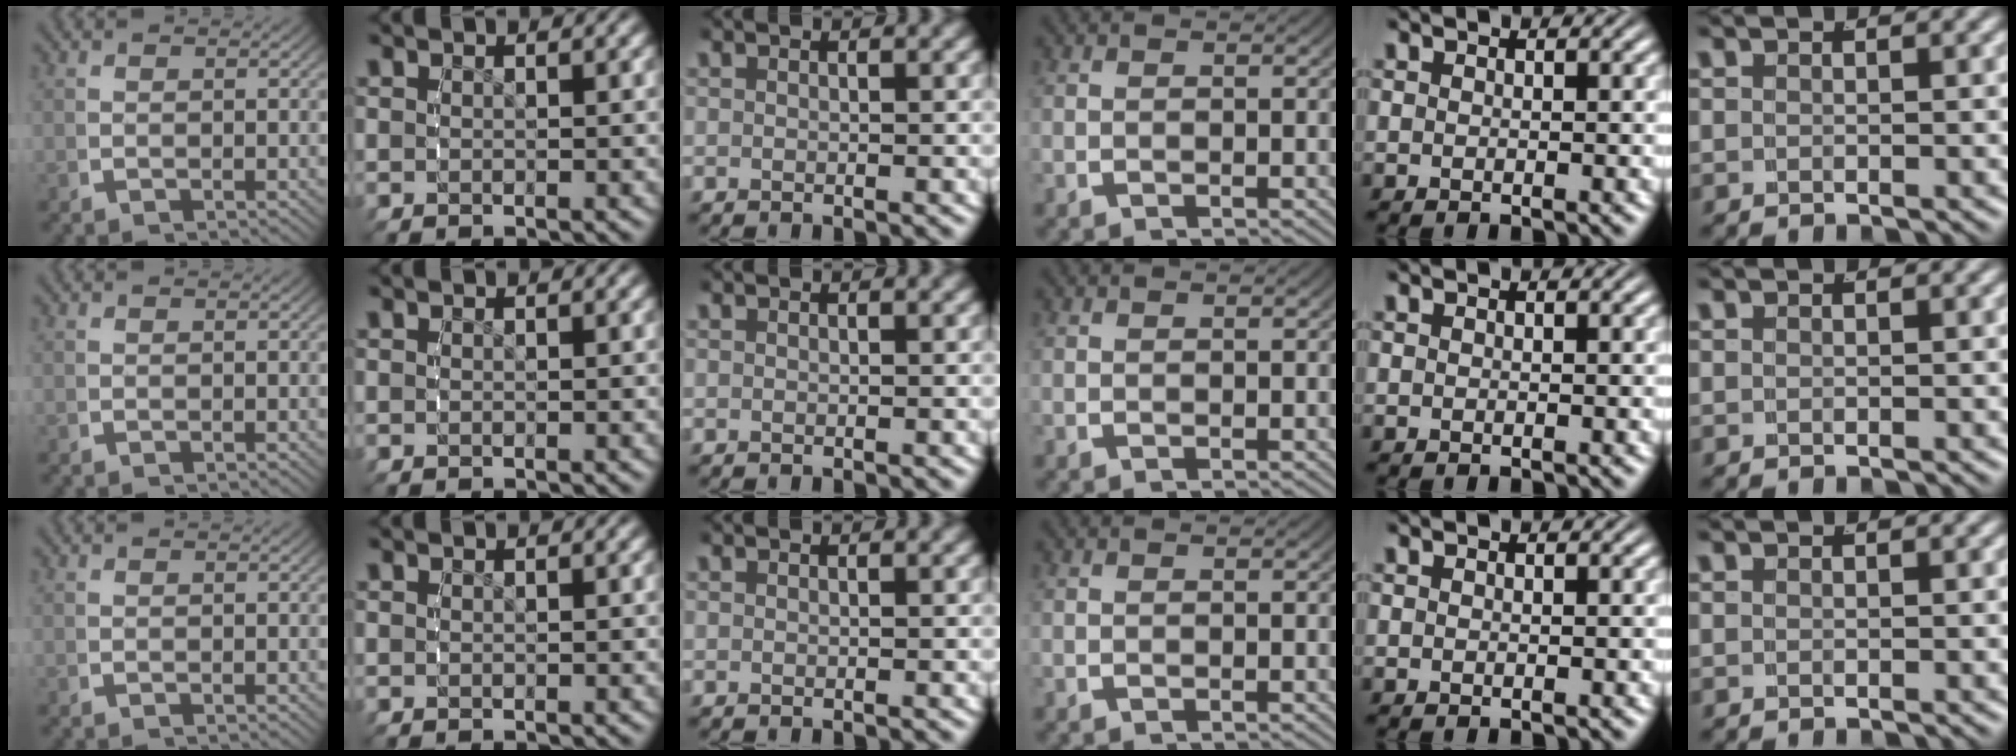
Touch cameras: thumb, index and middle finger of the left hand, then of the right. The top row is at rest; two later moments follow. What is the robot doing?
{"motion": "reach", "object": "jewelry box"}